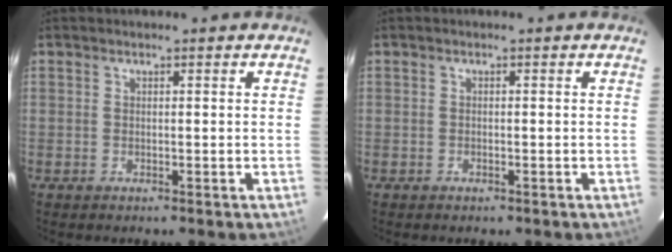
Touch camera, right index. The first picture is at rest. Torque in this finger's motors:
{"motor_torque": [0.37, -0.35, -0.03, -0.03]}